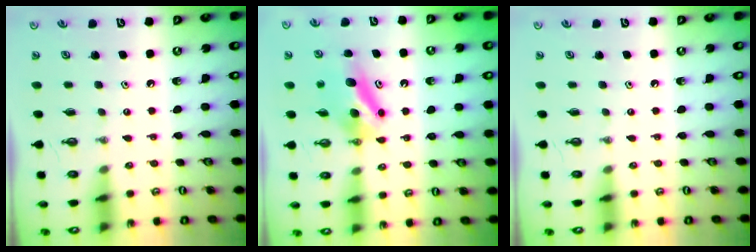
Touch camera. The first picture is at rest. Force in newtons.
{"total": 8.1, "press": 5.8, "slide": 5.7}
{"total": 0.0}